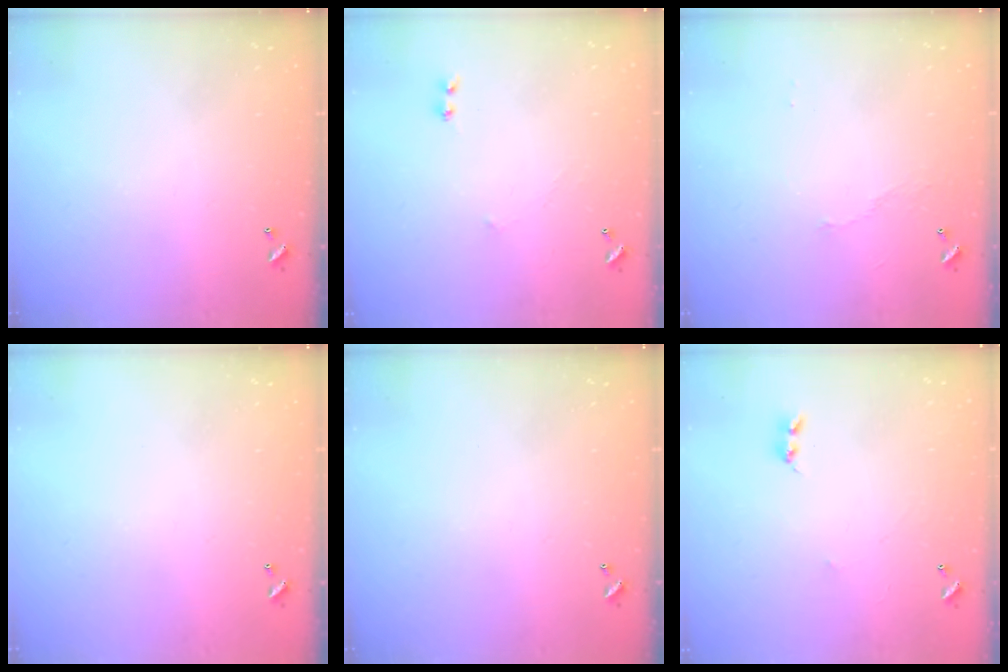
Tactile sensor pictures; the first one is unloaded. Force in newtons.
{"total": 2.9, "press": 2.9, "slide": 0.4}
{"total": 2.9, "press": 2.8, "slide": 0.6}
{"total": 0.0}
{"total": 0.0}
{"total": 1.6, "press": 1.6, "slide": 0.4}